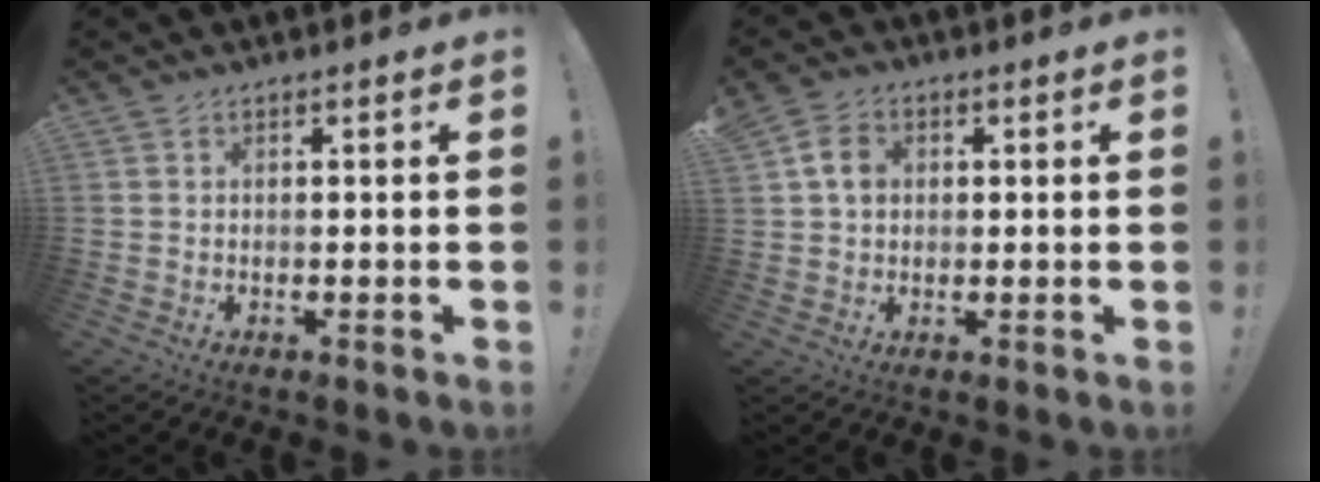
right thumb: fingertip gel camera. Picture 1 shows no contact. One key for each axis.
{"total": 6.0, "fx": 1.3, "fy": 4.7, "fz": 3.5, "tx": -0.049, "ty": 0.008, "tz": 0.026}